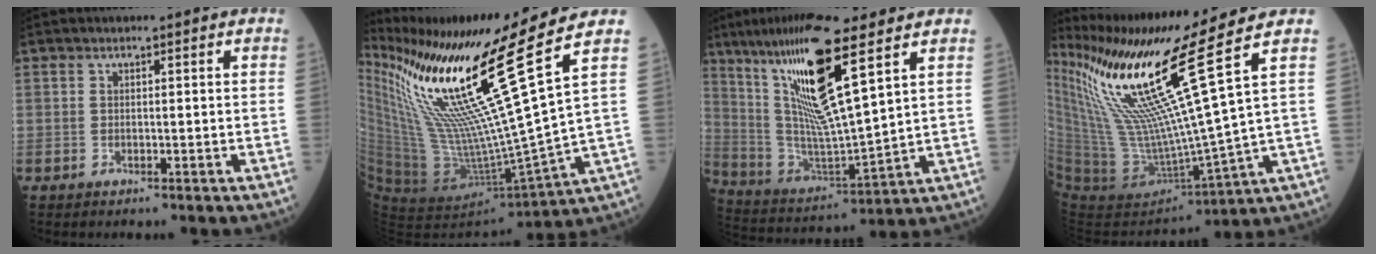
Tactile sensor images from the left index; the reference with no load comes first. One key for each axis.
{"total": 23.3, "fx": 13.4, "fy": -3.2, "fz": 18.8, "tx": -0.327, "ty": -0.042, "tz": 0.238}
{"total": 17.9, "fx": 9.4, "fy": 1.2, "fz": 15.1, "tx": -0.298, "ty": -0.007, "tz": 0.175}
{"total": 20.0, "fx": 12.1, "fy": -3.0, "fz": 15.7, "tx": -0.276, "ty": -0.048, "tz": 0.227}